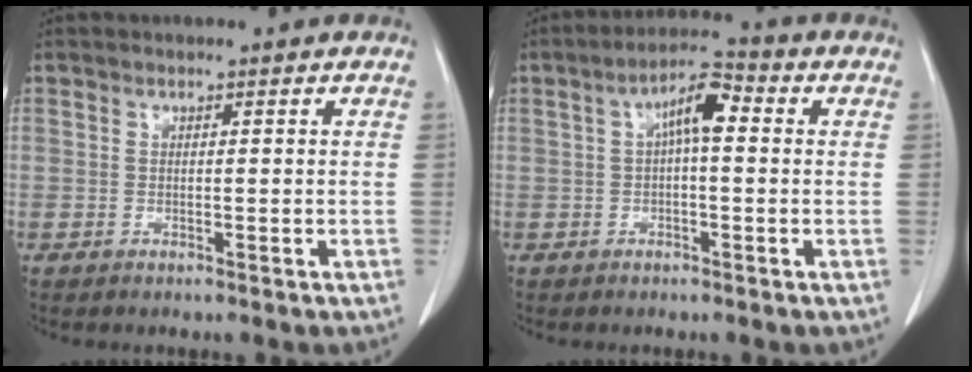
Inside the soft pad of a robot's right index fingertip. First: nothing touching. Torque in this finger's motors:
{"motor_torque": [0.68, -0.10, 0.36, 0.10]}